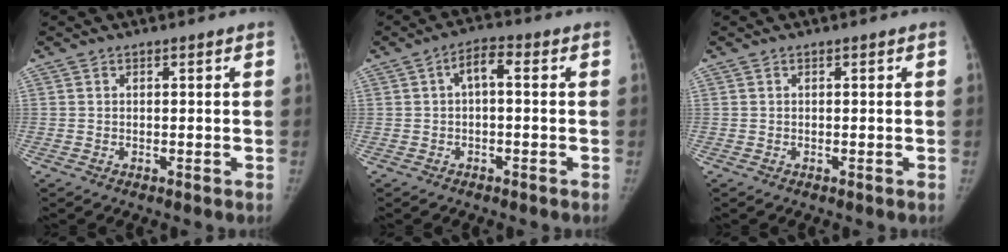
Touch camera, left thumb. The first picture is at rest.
{"total": 3.7, "force": [0.1, 1.7, 3.3], "torque": [-0.047, 0.019, -0.004]}
{"total": 0.0}